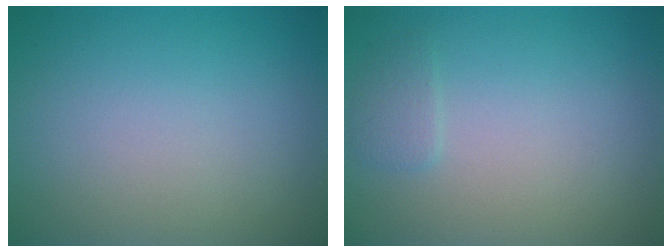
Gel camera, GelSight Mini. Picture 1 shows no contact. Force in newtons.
{"total": 1.0, "press": 1.0, "slide": 0.1}